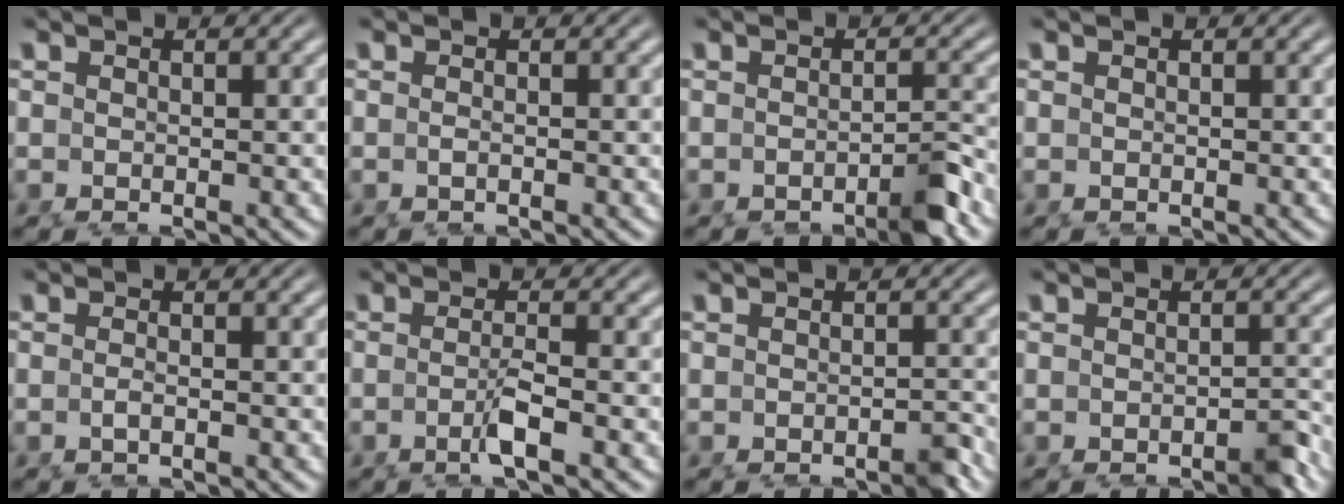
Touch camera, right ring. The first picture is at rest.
{"total": 0.9, "force": [-0.5, -0.6, 0.3], "torque": [-0.006, -0.006, -0.007]}
{"total": 2.2, "force": [-1.7, -0.4, 1.3], "torque": [-0.014, -0.001, -0.031]}
{"total": 0.0}
{"total": 1.2, "force": [-0.8, -0.7, 0.5], "torque": [-0.008, -0.007, -0.011]}
{"total": 2.2, "force": [-1.2, -0.9, 1.6], "torque": [-0.019, -0.004, -0.022]}
{"total": 1.4, "force": [-1.3, -0.3, 0.5], "torque": [-0.006, -0.004, -0.022]}
{"total": 1.7, "force": [-1.5, -0.2, 0.8], "torque": [-0.009, -0.006, -0.024]}